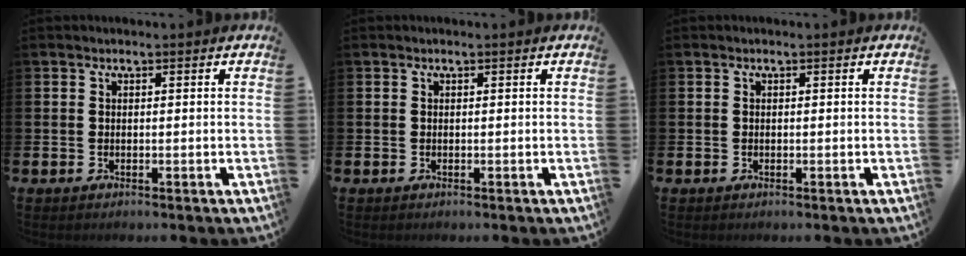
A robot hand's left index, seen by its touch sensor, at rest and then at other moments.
{"total": 0.0}
{"total": 0.0}